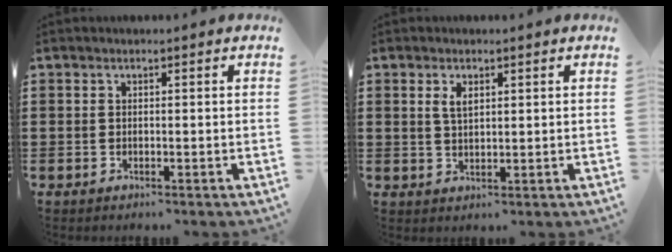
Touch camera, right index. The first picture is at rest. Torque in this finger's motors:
{"motor_torque": [0.68, 0.33, 0.16, 0.04]}